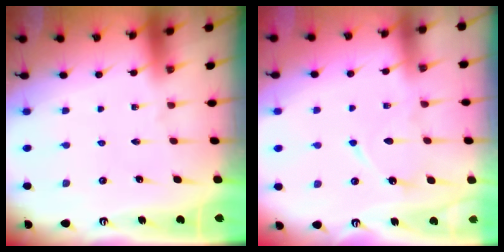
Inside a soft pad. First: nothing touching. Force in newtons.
{"total": 8.6, "press": 8.5, "slide": 0.8}